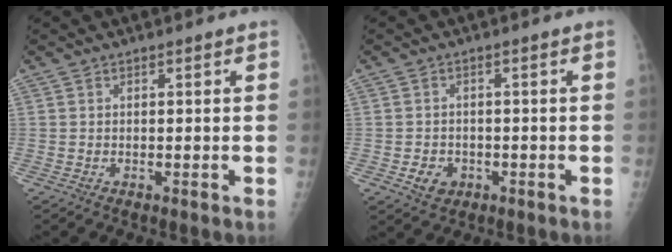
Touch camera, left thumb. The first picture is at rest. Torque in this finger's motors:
{"motor_torque": [-0.20, 0.18, 0.10, -0.02, 0.00]}